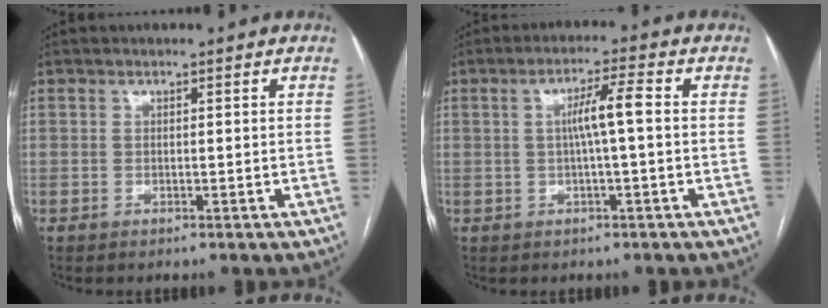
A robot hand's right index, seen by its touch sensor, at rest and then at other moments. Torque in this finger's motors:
{"motor_torque": [0.79, 0.13, 0.32, 0.09]}